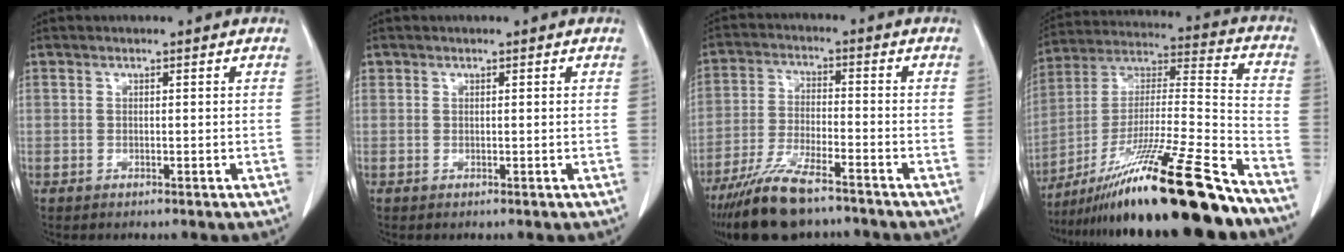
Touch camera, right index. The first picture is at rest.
{"total": 0.0}
{"total": 11.6, "force": [-8.9, 2.3, 7.0], "torque": [-0.135, -0.029, -0.160]}
{"total": 26.3, "force": [-19.6, 0.0, 17.6], "torque": [-0.282, -0.027, -0.338]}